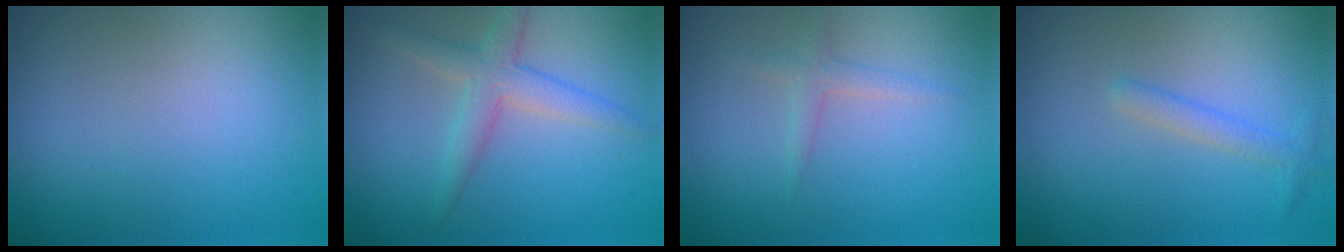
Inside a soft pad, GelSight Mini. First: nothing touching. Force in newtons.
{"total": 3.2, "press": 3.2, "slide": 0.2}
{"total": 1.3, "press": 1.3, "slide": 0.0}
{"total": 1.5, "press": 1.5, "slide": 0.1}